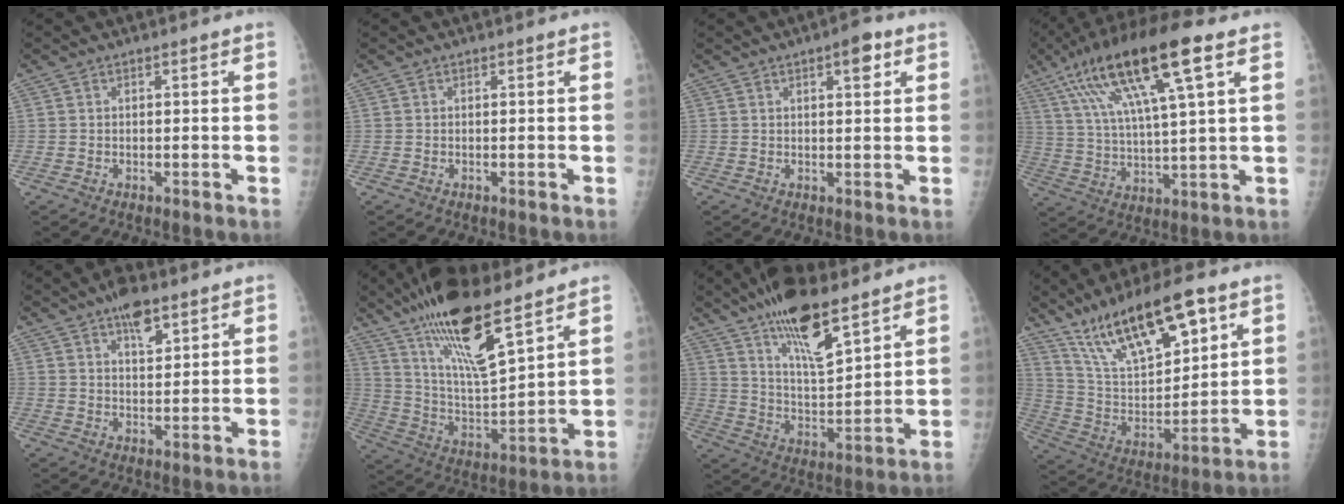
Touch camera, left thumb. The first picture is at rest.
{"total": 0.0}
{"total": 4.0, "force": [2.0, 1.4, 3.2], "torque": [-0.034, -0.005, 0.024]}
{"total": 18.9, "force": [8.7, 3.7, 16.4], "torque": [-0.308, -0.002, 0.152]}
{"total": 6.6, "force": [4.1, 2.8, 4.4], "torque": [-0.053, -0.018, 0.063]}
{"total": 19.4, "force": [13.2, 4.6, 13.4], "torque": [-0.221, -0.066, 0.247]}
{"total": 15.9, "force": [10.6, 4.9, 10.7], "torque": [-0.164, -0.060, 0.195]}
{"total": 19.5, "force": [11.8, 6.9, 13.9], "torque": [-0.209, -0.045, 0.225]}